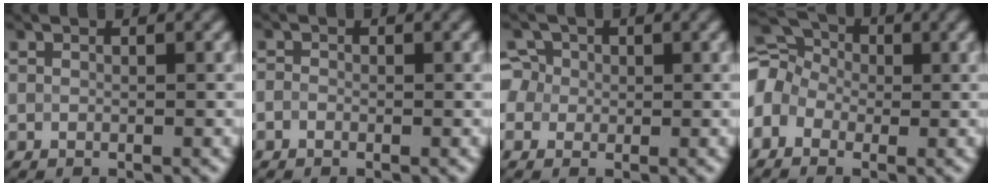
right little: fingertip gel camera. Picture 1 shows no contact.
{"total": 0.7, "force": [-0.4, 0.5, 0.2], "torque": [-0.002, -0.001, -0.010]}
{"total": 3.5, "force": [0.5, 3.3, 1.1], "torque": [-0.012, 0.030, -0.011]}
{"total": 6.6, "force": [-0.5, 5.4, 3.9], "torque": [-0.086, 0.029, -0.040]}